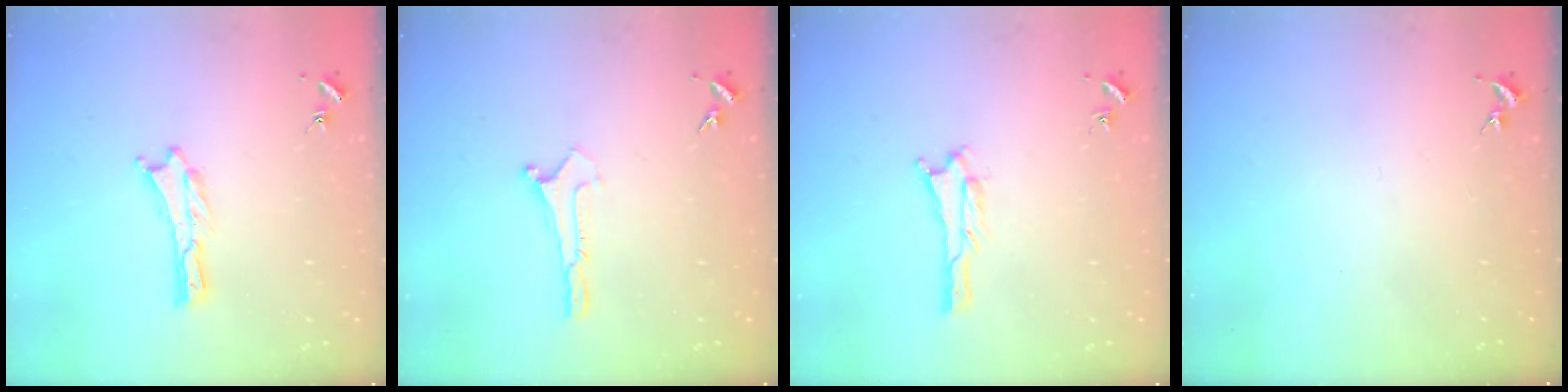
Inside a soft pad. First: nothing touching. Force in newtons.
{"total": 0.0}
{"total": 0.6, "press": 0.6, "slide": 0.1}
{"total": 0.0}